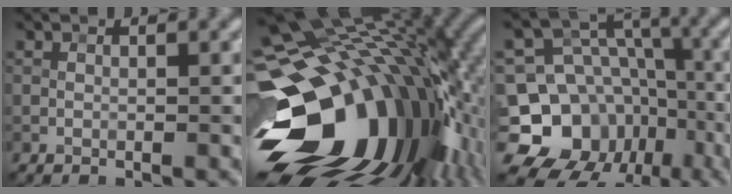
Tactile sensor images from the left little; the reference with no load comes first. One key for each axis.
{"total": 19.3, "fx": -3.6, "fy": 13.5, "fz": 13.4, "tx": -0.263, "ty": -0.018, "tz": -0.062}
{"total": 12.3, "fx": -5.2, "fy": 10.1, "fz": 4.6, "tx": -0.099, "ty": 0.018, "tz": -0.100}